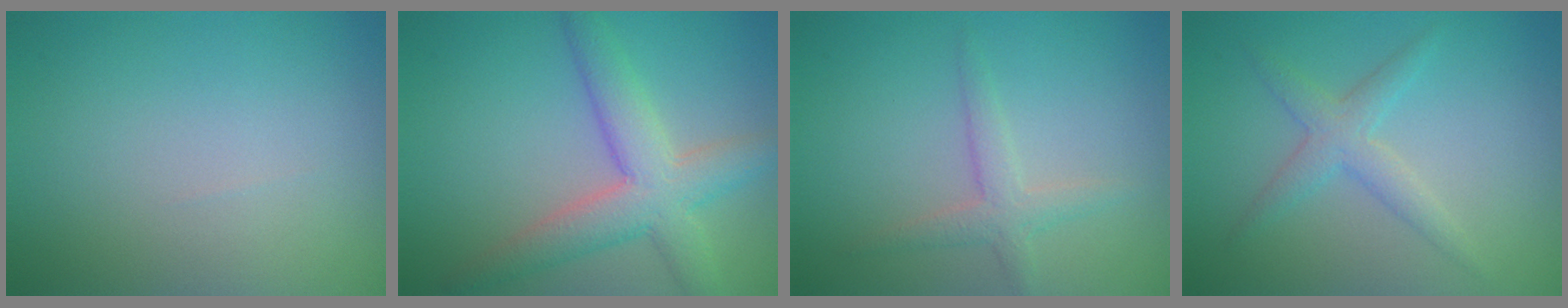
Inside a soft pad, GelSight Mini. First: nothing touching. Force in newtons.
{"total": 5.5, "press": 5.5, "slide": 0.2}
{"total": 2.2, "press": 2.2, "slide": 0.1}
{"total": 2.5, "press": 2.5, "slide": 0.1}